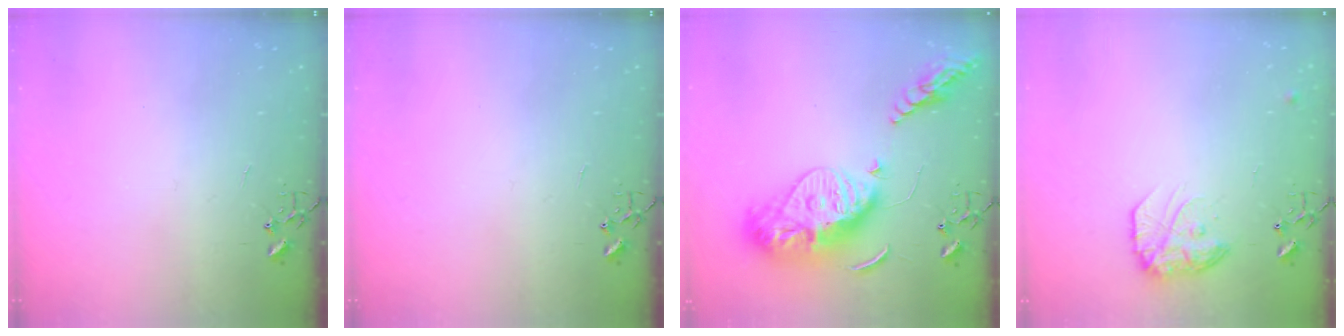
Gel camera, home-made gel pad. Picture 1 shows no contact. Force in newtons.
{"total": 0.0}
{"total": 22.4, "press": 22.3, "slide": 1.9}
{"total": 14.7, "press": 14.7, "slide": 1.0}